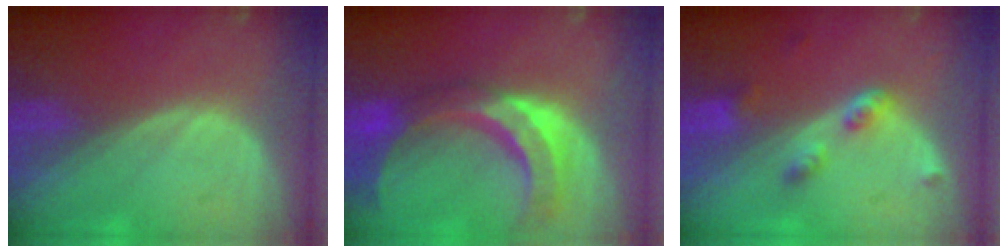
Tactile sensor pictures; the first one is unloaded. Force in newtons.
{"total": 11.3, "press": 9.6, "slide": 6.1}
{"total": 4.3, "press": 4.0, "slide": 1.6}